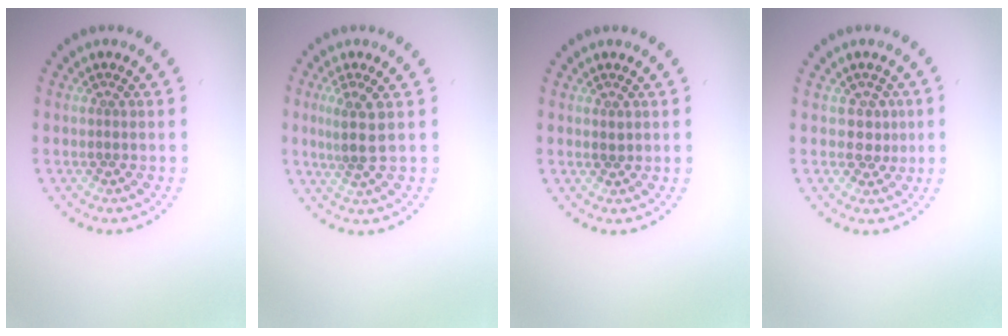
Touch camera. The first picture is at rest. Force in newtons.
{"total": 2.8, "press": 2.2, "slide": 1.8}
{"total": 0.7, "press": 0.6, "slide": 0.2}
{"total": 1.7, "press": 1.4, "slide": 1.0}